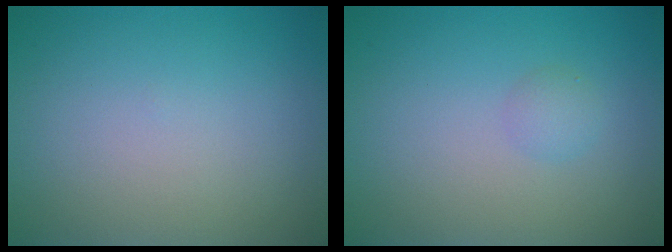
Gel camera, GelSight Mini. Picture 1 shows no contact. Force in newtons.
{"total": 1.1, "press": 1.1, "slide": 0.0}